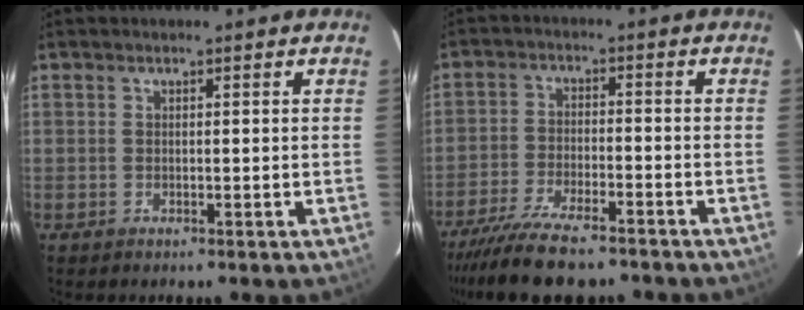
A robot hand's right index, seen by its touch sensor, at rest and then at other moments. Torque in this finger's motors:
{"motor_torque": [1.47, -0.67, 0.71, 0.16]}